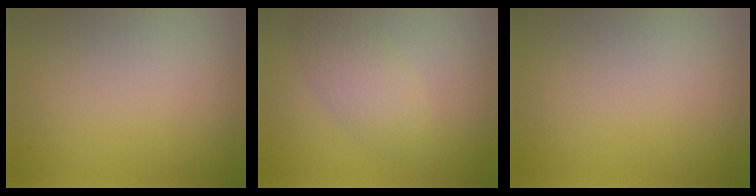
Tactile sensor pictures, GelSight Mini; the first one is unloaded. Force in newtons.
{"total": 3.1, "press": 3.1, "slide": 0.0}
{"total": 0.0}